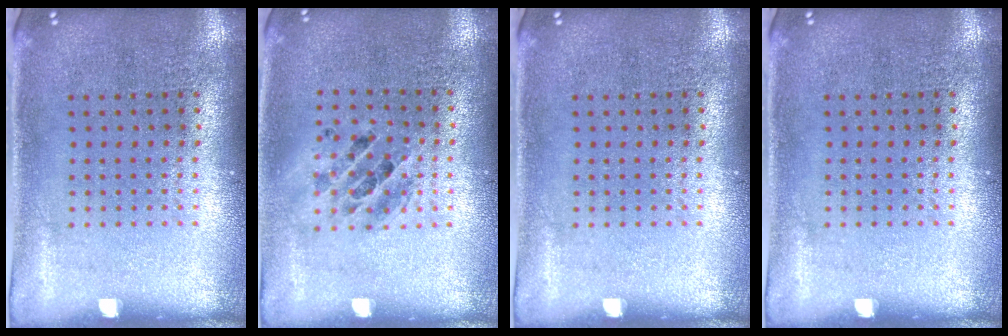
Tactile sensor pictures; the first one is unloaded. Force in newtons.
{"total": 1.3, "press": 1.2, "slide": 0.5}
{"total": 0.0}
{"total": 0.0}